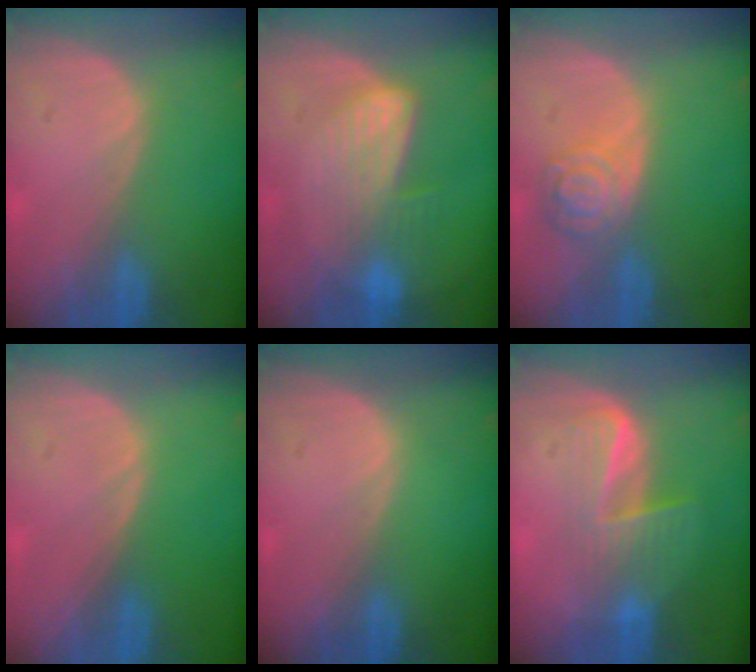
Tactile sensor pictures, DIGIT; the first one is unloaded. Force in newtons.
{"total": 6.7, "press": 6.3, "slide": 2.4}
{"total": 5.3, "press": 4.8, "slide": 2.3}
{"total": 0.0}
{"total": 0.0}
{"total": 7.0, "press": 5.7, "slide": 4.0}